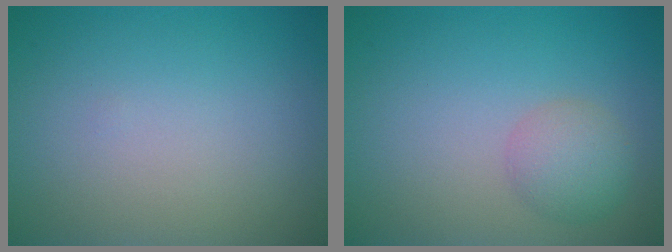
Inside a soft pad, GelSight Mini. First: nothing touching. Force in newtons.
{"total": 2.1, "press": 2.1, "slide": 0.2}